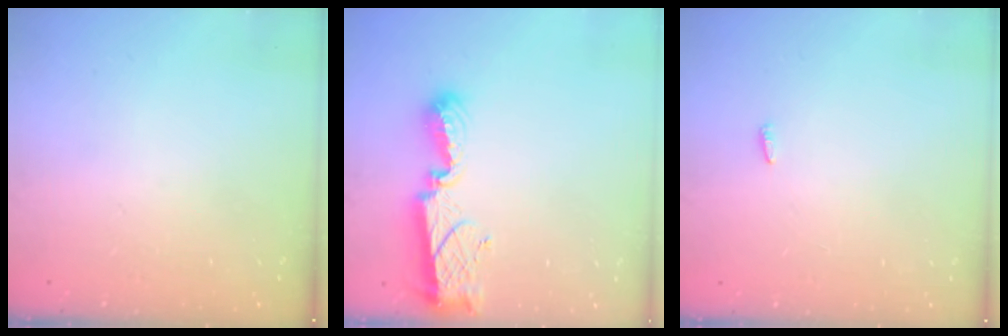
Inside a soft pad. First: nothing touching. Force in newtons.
{"total": 9.4, "press": 9.4, "slide": 0.8}
{"total": 1.8, "press": 1.7, "slide": 0.6}